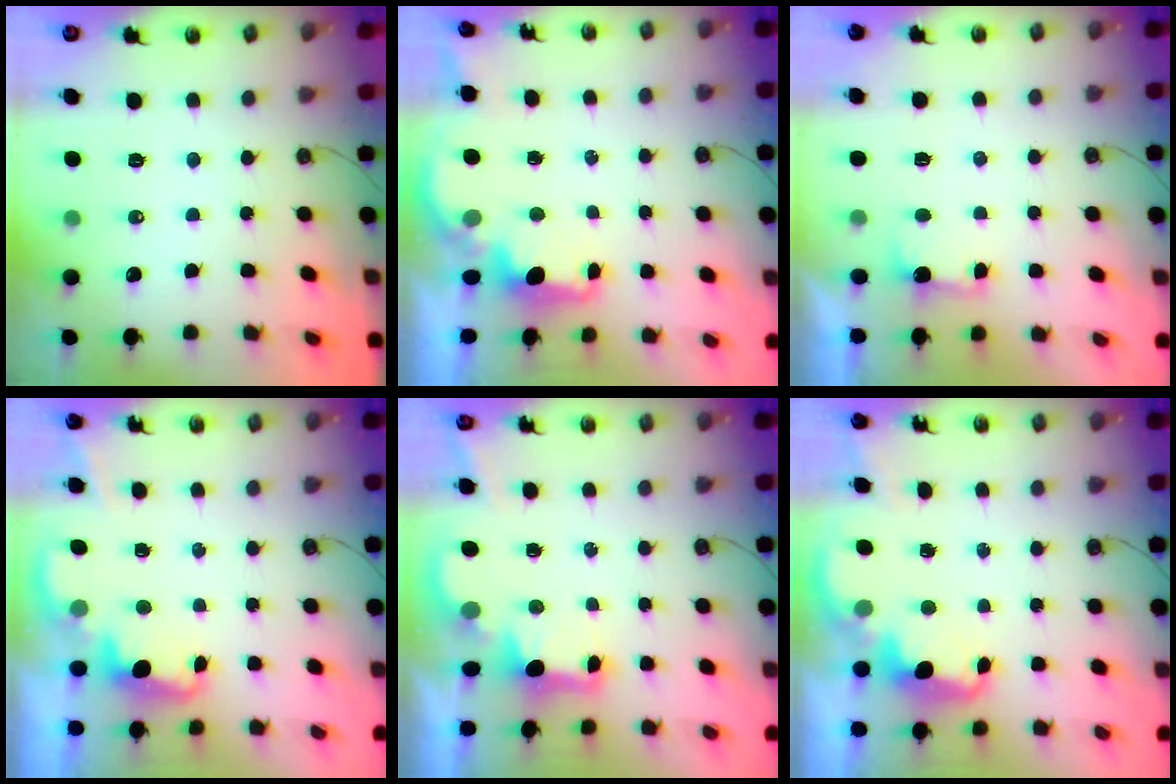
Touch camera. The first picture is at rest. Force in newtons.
{"total": 1.6, "press": 1.5, "slide": 0.6}
{"total": 2.1, "press": 1.9, "slide": 0.9}
{"total": 2.1, "press": 2.1, "slide": 0.5}
{"total": 2.3, "press": 2.2, "slide": 0.7}
{"total": 2.6, "press": 2.5, "slide": 0.7}